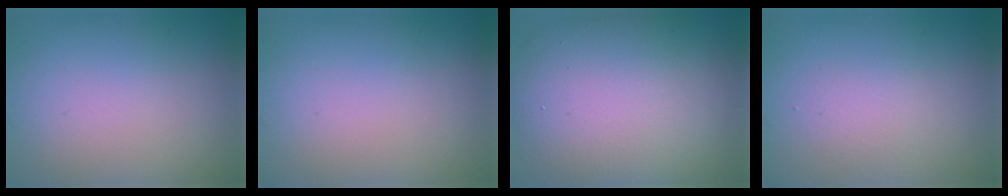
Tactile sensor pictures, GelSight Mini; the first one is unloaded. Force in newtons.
{"total": 0.0}
{"total": 13.0, "press": 13.0, "slide": 0.6}
{"total": 1.6, "press": 1.6, "slide": 0.1}